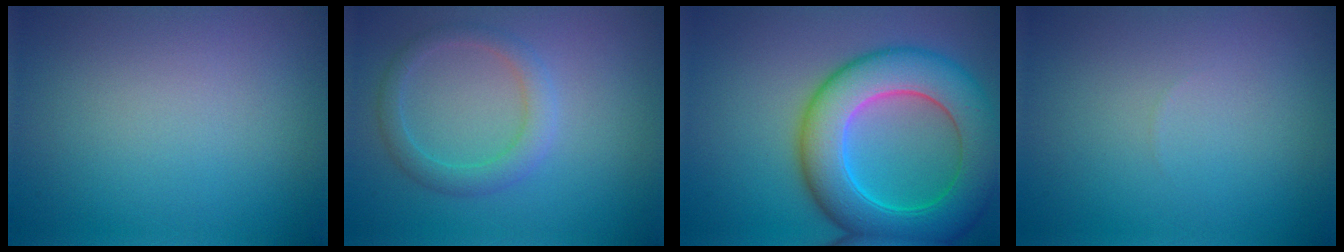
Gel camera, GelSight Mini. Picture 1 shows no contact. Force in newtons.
{"total": 2.4, "press": 2.4, "slide": 0.1}
{"total": 10.1, "press": 10.1, "slide": 0.1}
{"total": 0.0}